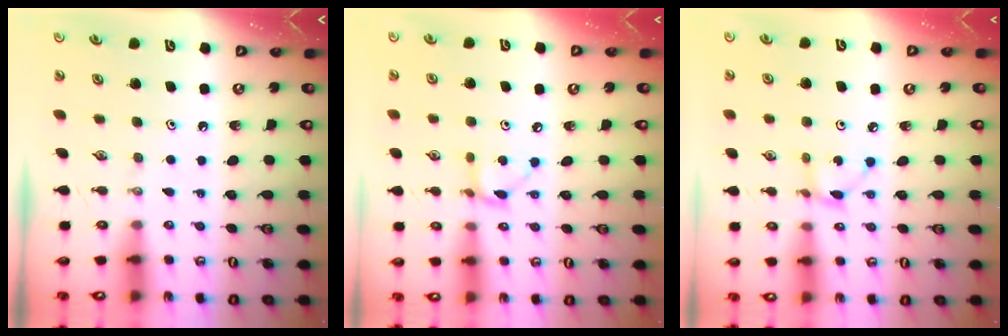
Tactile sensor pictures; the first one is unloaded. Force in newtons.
{"total": 5.0, "press": 5.0, "slide": 0.2}
{"total": 2.6, "press": 2.6, "slide": 0.2}